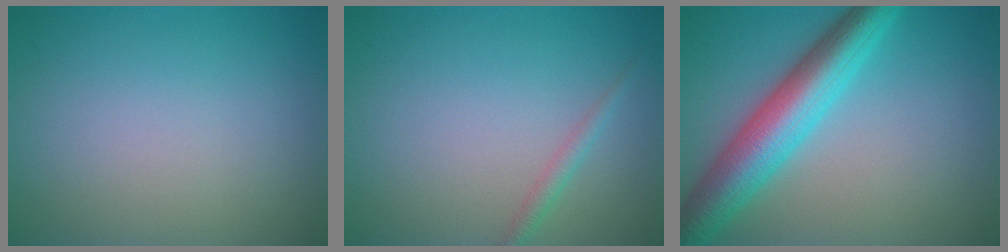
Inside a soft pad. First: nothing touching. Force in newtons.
{"total": 1.2, "press": 1.2, "slide": 0.0}
{"total": 7.5, "press": 7.5, "slide": 0.2}